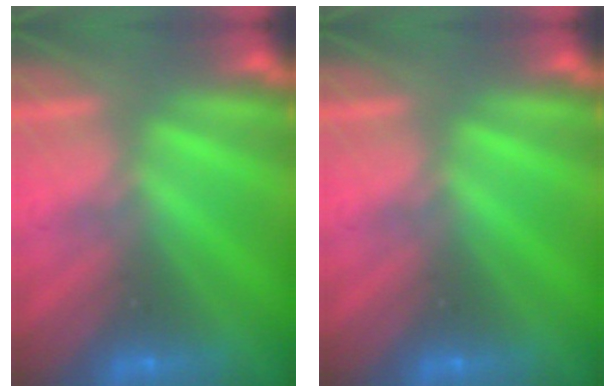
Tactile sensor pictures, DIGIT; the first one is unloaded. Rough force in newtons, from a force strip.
{"total": 0.0}